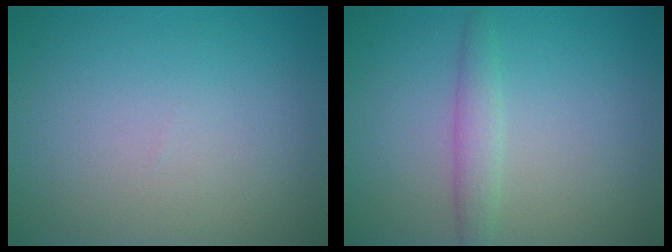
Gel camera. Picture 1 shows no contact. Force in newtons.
{"total": 1.9, "press": 1.9, "slide": 0.1}